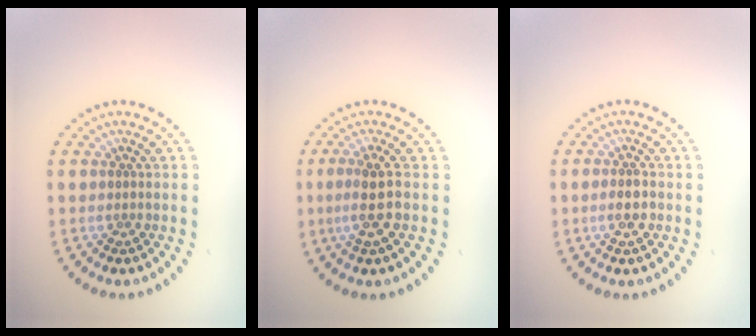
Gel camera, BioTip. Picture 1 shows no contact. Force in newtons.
{"total": 3.0, "press": 2.6, "slide": 1.4}
{"total": 1.7, "press": 1.7, "slide": 0.3}